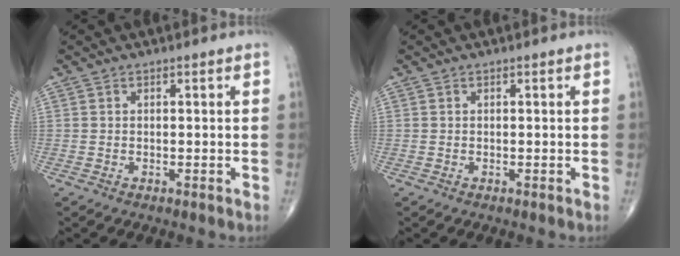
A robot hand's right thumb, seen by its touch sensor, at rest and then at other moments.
{"total": 0.0}